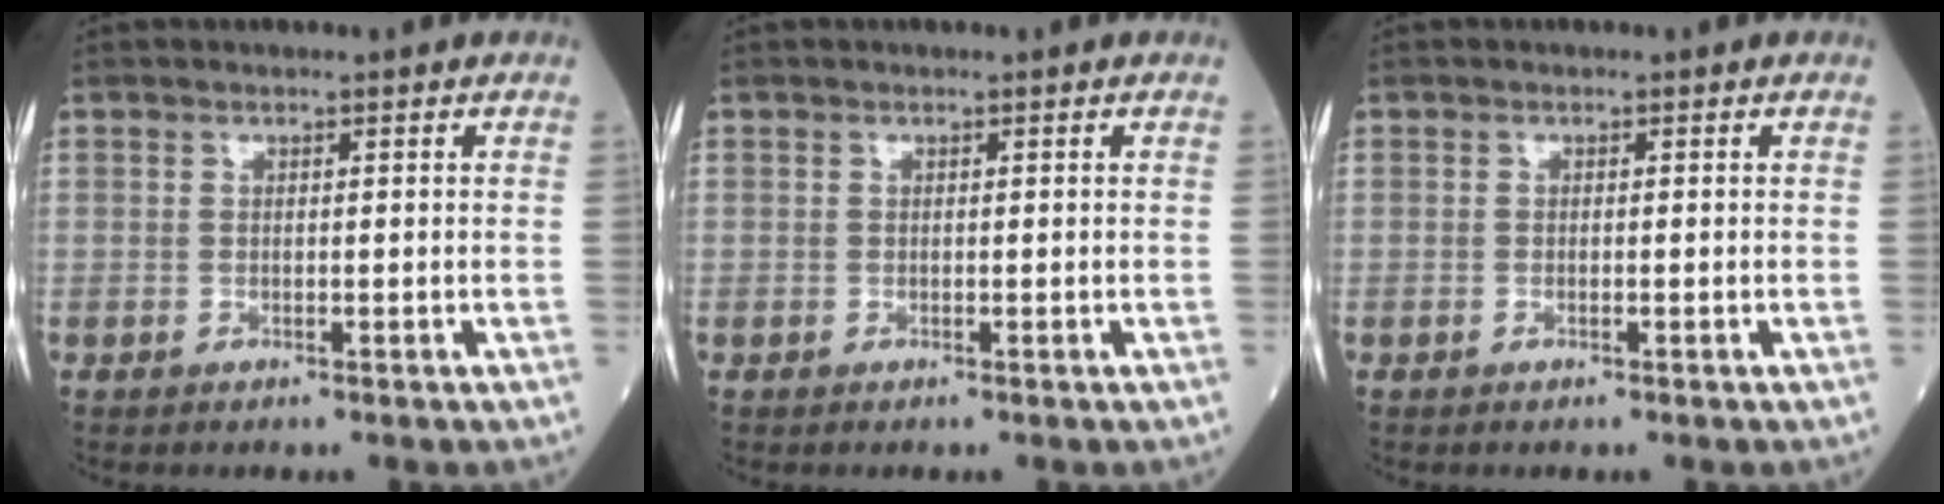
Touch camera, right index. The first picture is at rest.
{"total": 0.0}
{"total": 0.7, "force": [-0.2, 0.4, 0.6], "torque": [-0.021, -0.003, -0.002]}